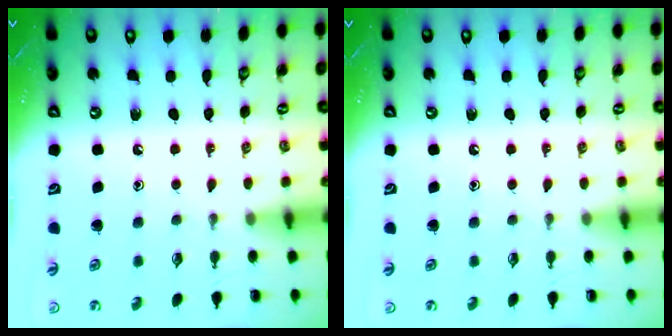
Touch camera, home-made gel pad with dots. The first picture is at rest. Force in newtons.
{"total": 0.0}